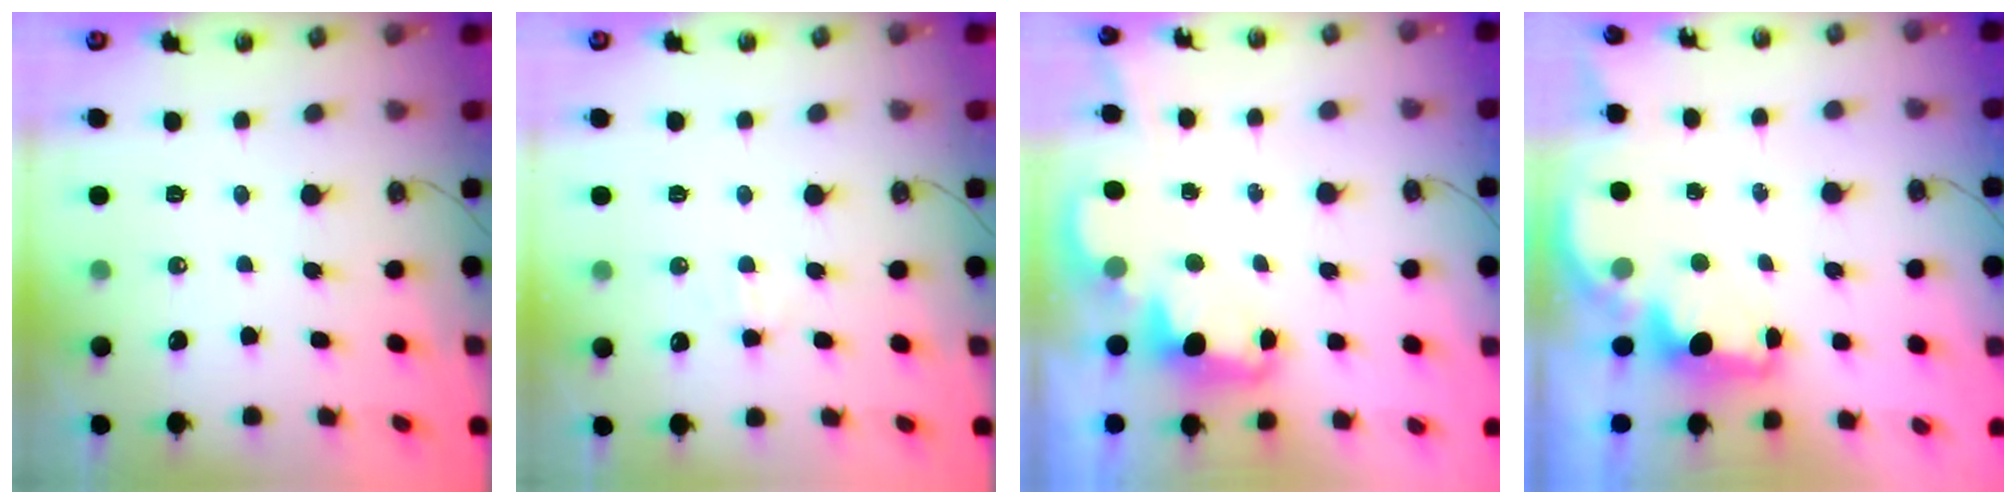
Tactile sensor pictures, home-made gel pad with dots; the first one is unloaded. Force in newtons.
{"total": 2.2, "press": 2.1, "slide": 0.8}
{"total": 2.3, "press": 2.3, "slide": 0.5}
{"total": 2.5, "press": 2.3, "slide": 0.8}